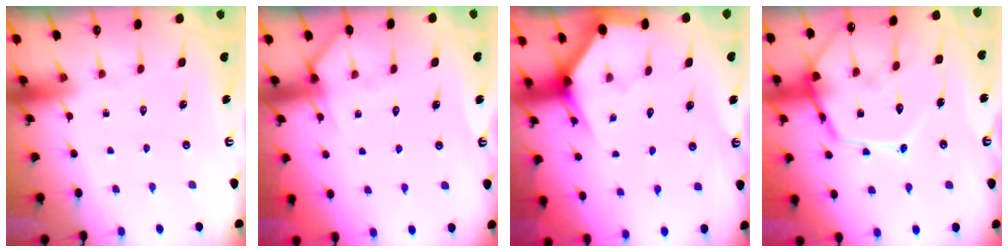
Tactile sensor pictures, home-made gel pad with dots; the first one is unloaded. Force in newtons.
{"total": 4.8, "press": 4.7, "slide": 0.6}
{"total": 2.9, "press": 2.9, "slide": 0.1}
{"total": 18.9, "press": 18.8, "slide": 1.6}